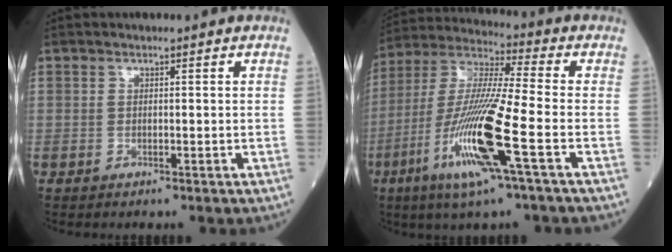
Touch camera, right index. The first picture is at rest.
{"total": 16.7, "force": [-6.1, 0.0, 15.6], "torque": [-0.326, -0.022, -0.122]}